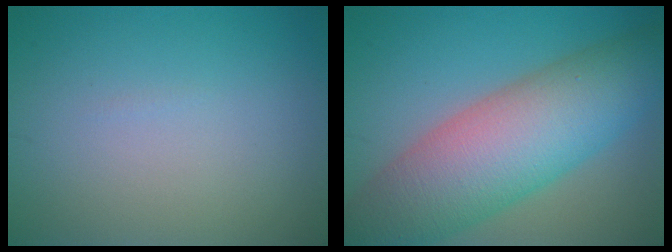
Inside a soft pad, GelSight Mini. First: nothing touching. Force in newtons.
{"total": 11.2, "press": 11.2, "slide": 0.4}